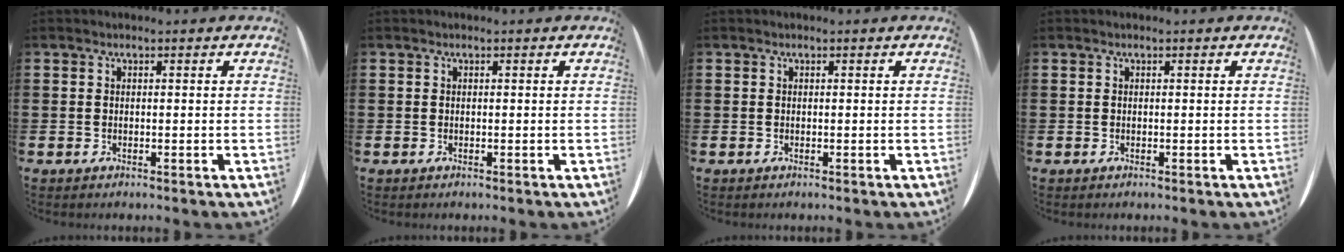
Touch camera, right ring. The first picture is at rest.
{"total": 0.0}
{"total": 0.0}
{"total": 0.0}